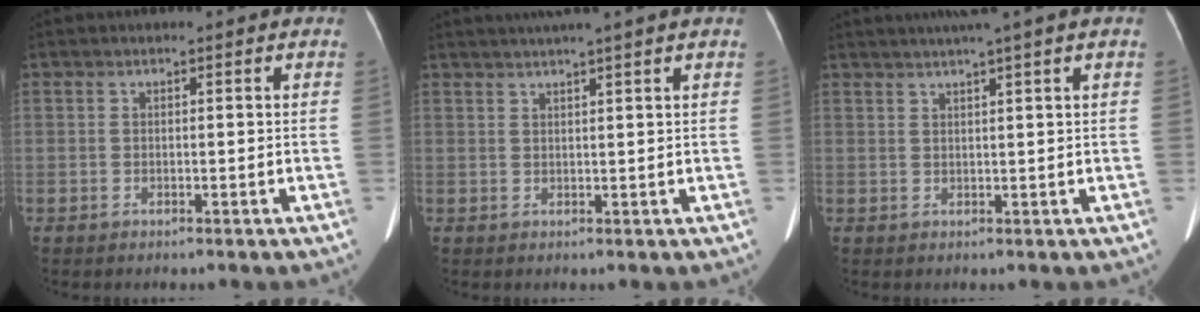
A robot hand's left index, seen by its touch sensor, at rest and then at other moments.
{"total": 5.5, "force": [4.3, -1.1, 3.2], "torque": [-0.046, 0.022, 0.064]}
{"total": 5.7, "force": [4.1, -1.2, 3.8], "torque": [-0.057, 0.022, 0.062]}